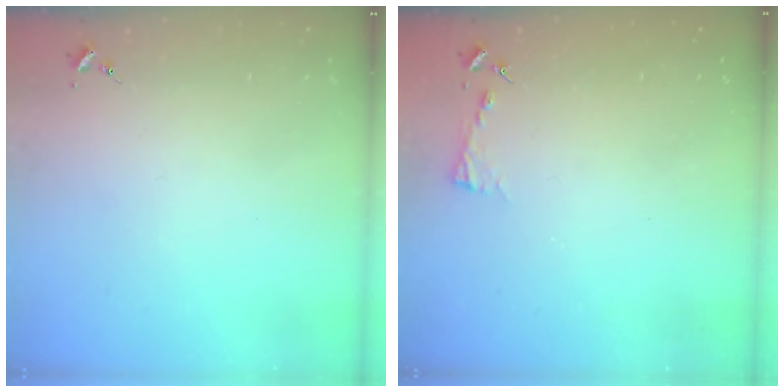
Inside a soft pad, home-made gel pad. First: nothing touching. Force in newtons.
{"total": 2.8, "press": 2.8, "slide": 0.3}